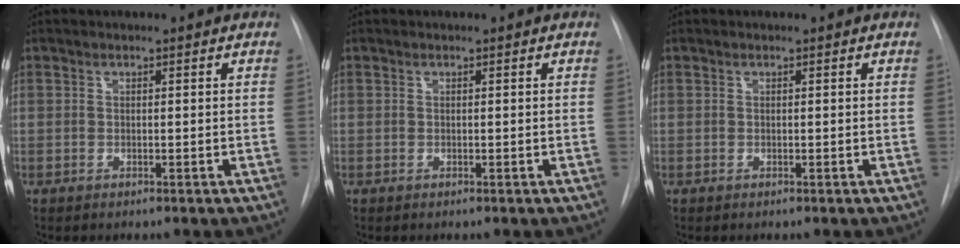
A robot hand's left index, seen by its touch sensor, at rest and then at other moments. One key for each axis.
{"total": 0.0}
{"total": 0.0}